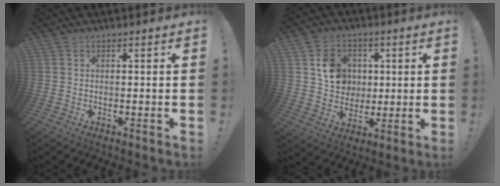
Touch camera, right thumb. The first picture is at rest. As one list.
[{"total": 11.2, "force": [2.5, 10.2, 4.0], "torque": [-0.053, -0.002, 0.058]}]